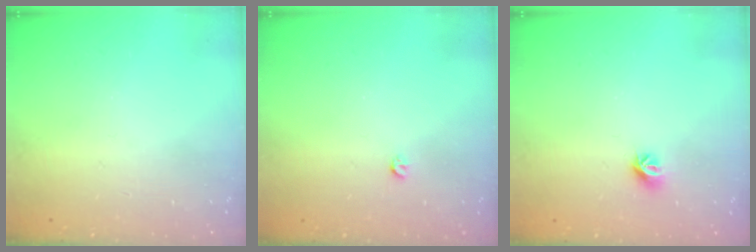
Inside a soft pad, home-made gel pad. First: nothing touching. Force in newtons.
{"total": 2.8, "press": 2.8, "slide": 0.5}
{"total": 6.5, "press": 6.5, "slide": 0.7}